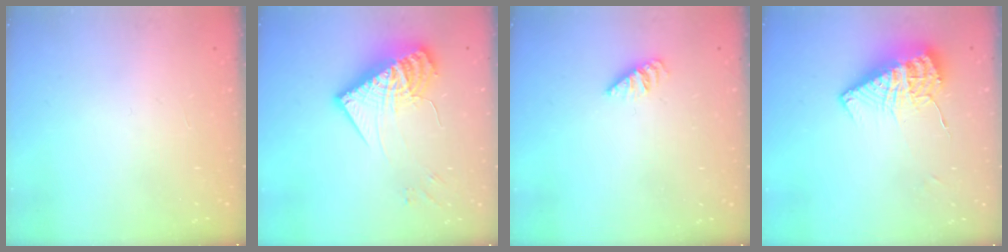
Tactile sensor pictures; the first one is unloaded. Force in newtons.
{"total": 15.1, "press": 15.1, "slide": 0.6}
{"total": 0.6, "press": 0.5, "slide": 0.2}
{"total": 12.5, "press": 12.4, "slide": 1.0}